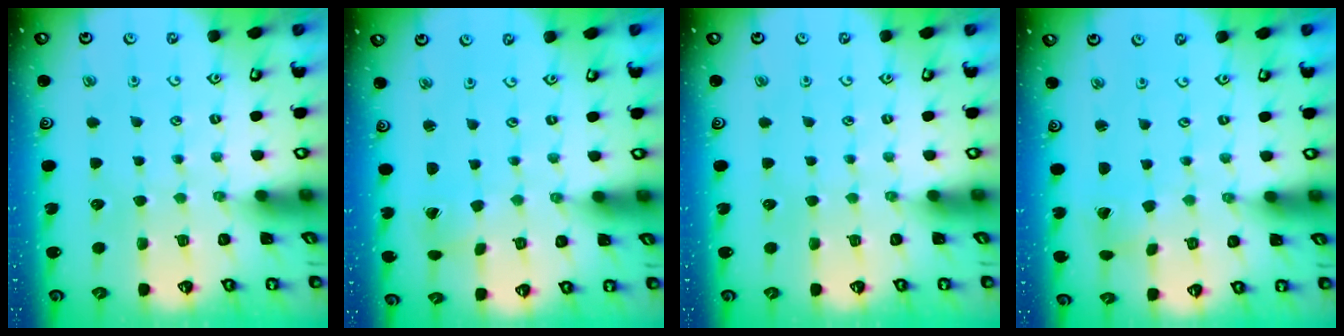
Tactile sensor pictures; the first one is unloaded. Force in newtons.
{"total": 1.0, "press": 1.0, "slide": 0.1}
{"total": 0.0}
{"total": 2.1, "press": 2.1, "slide": 0.3}